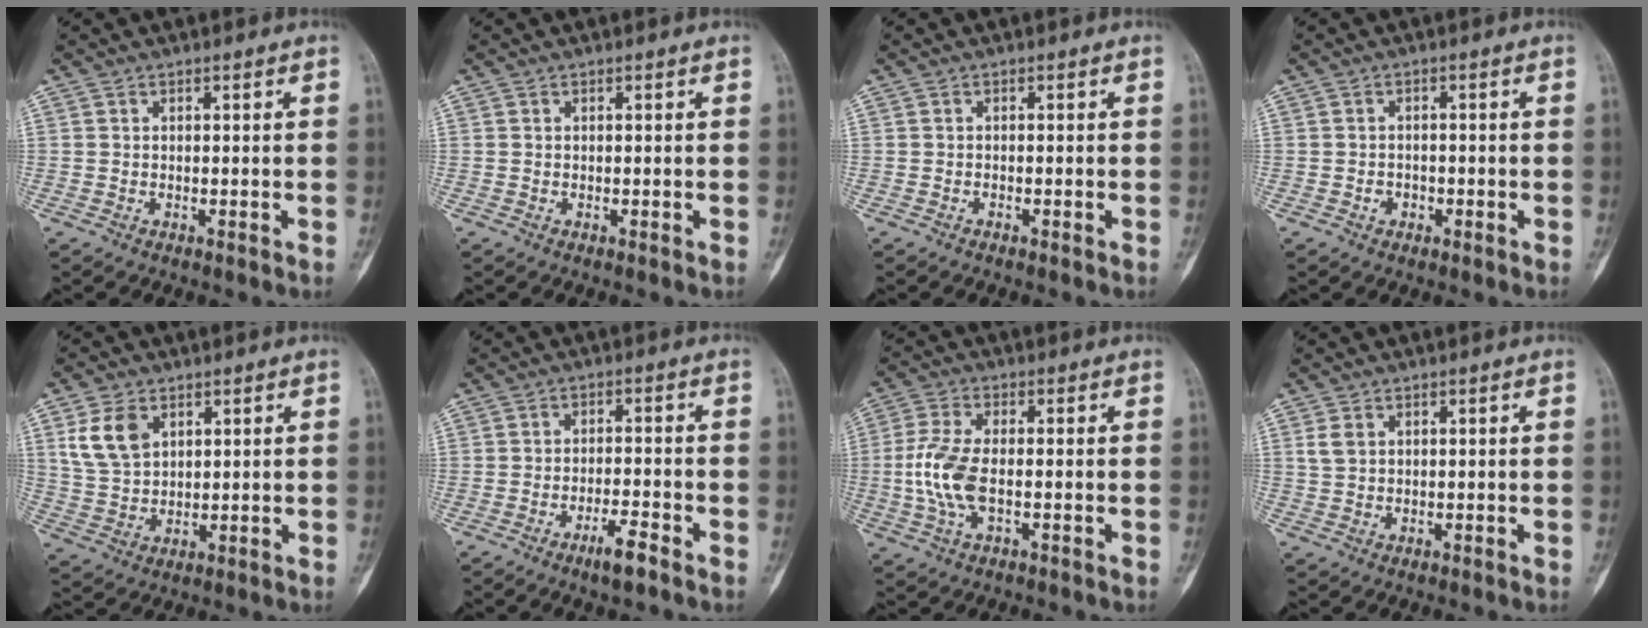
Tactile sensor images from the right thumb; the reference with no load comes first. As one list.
[{"total": 0.0}, {"total": 0.0}, {"total": 1.7, "force": [-0.7, 1.4, 0.6], "torque": [0.001, 0.009, -0.012]}, {"total": 8.0, "force": [3.4, 5.3, 4.8], "torque": [-0.081, -0.008, 0.076]}, {"total": 4.3, "force": [-3.0, 0.7, 3.0], "torque": [-0.056, 0.016, -0.053]}, {"total": 8.5, "force": [-1.1, 3.7, 7.6], "torque": [-0.181, 0.006, -0.025]}, {"total": 2.2, "force": [0.9, 1.5, 1.4], "torque": [-0.029, 0.004, 0.022]}]